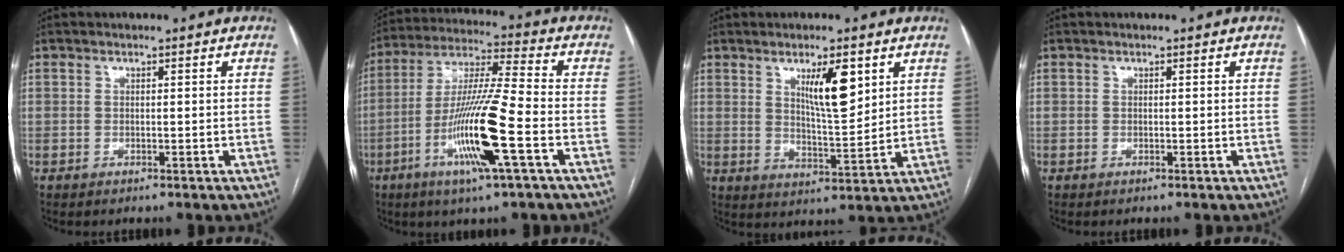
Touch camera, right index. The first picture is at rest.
{"total": 15.1, "force": [-5.3, -0.1, 14.1], "torque": [-0.280, -0.010, -0.103]}
{"total": 7.9, "force": [3.7, 1.5, 6.8], "torque": [-0.116, -0.008, 0.065]}
{"total": 0.0}